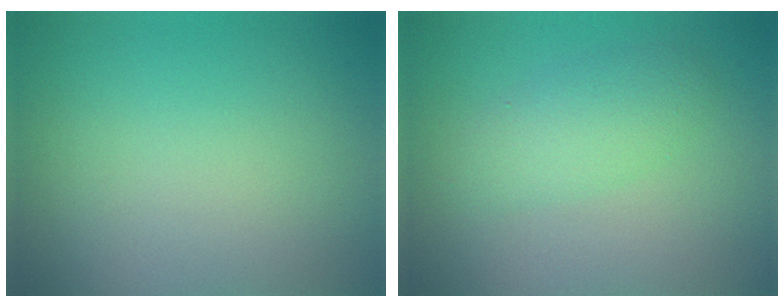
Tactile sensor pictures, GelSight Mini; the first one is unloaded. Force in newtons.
{"total": 2.4, "press": 2.4, "slide": 0.1}